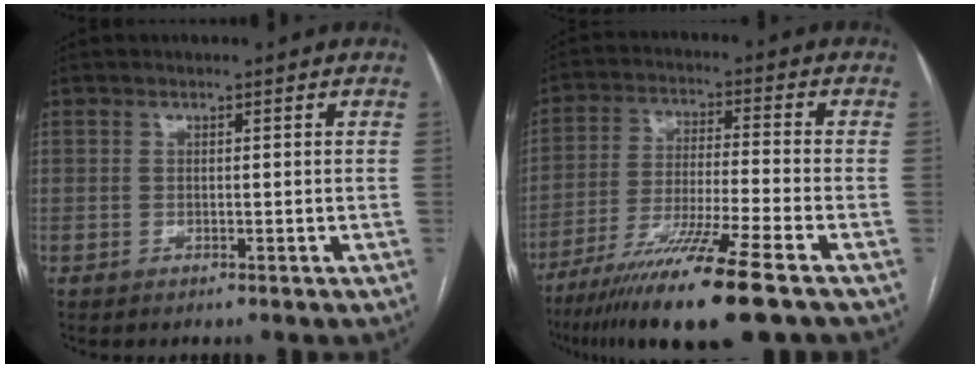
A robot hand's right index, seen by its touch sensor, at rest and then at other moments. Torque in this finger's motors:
{"motor_torque": [0.64, -0.66, 0.48, 0.21]}